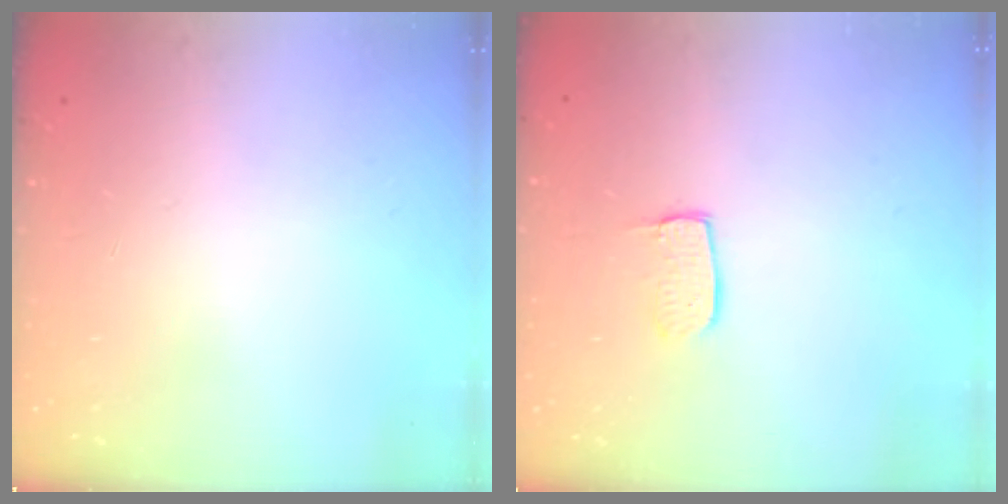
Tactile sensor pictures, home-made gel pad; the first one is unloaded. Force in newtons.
{"total": 6.2, "press": 6.2, "slide": 0.4}